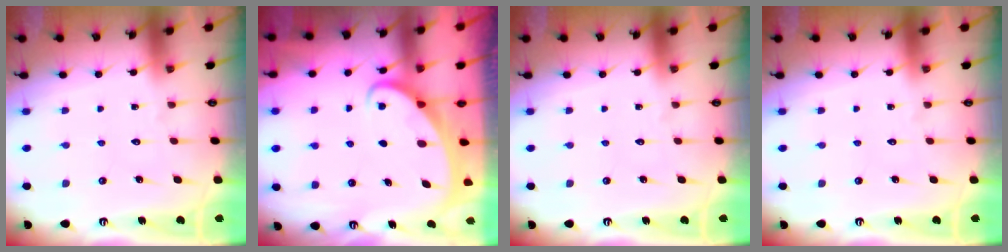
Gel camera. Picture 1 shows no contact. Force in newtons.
{"total": 2.0, "press": 2.0, "slide": 0.0}
{"total": 0.0}
{"total": 0.0}